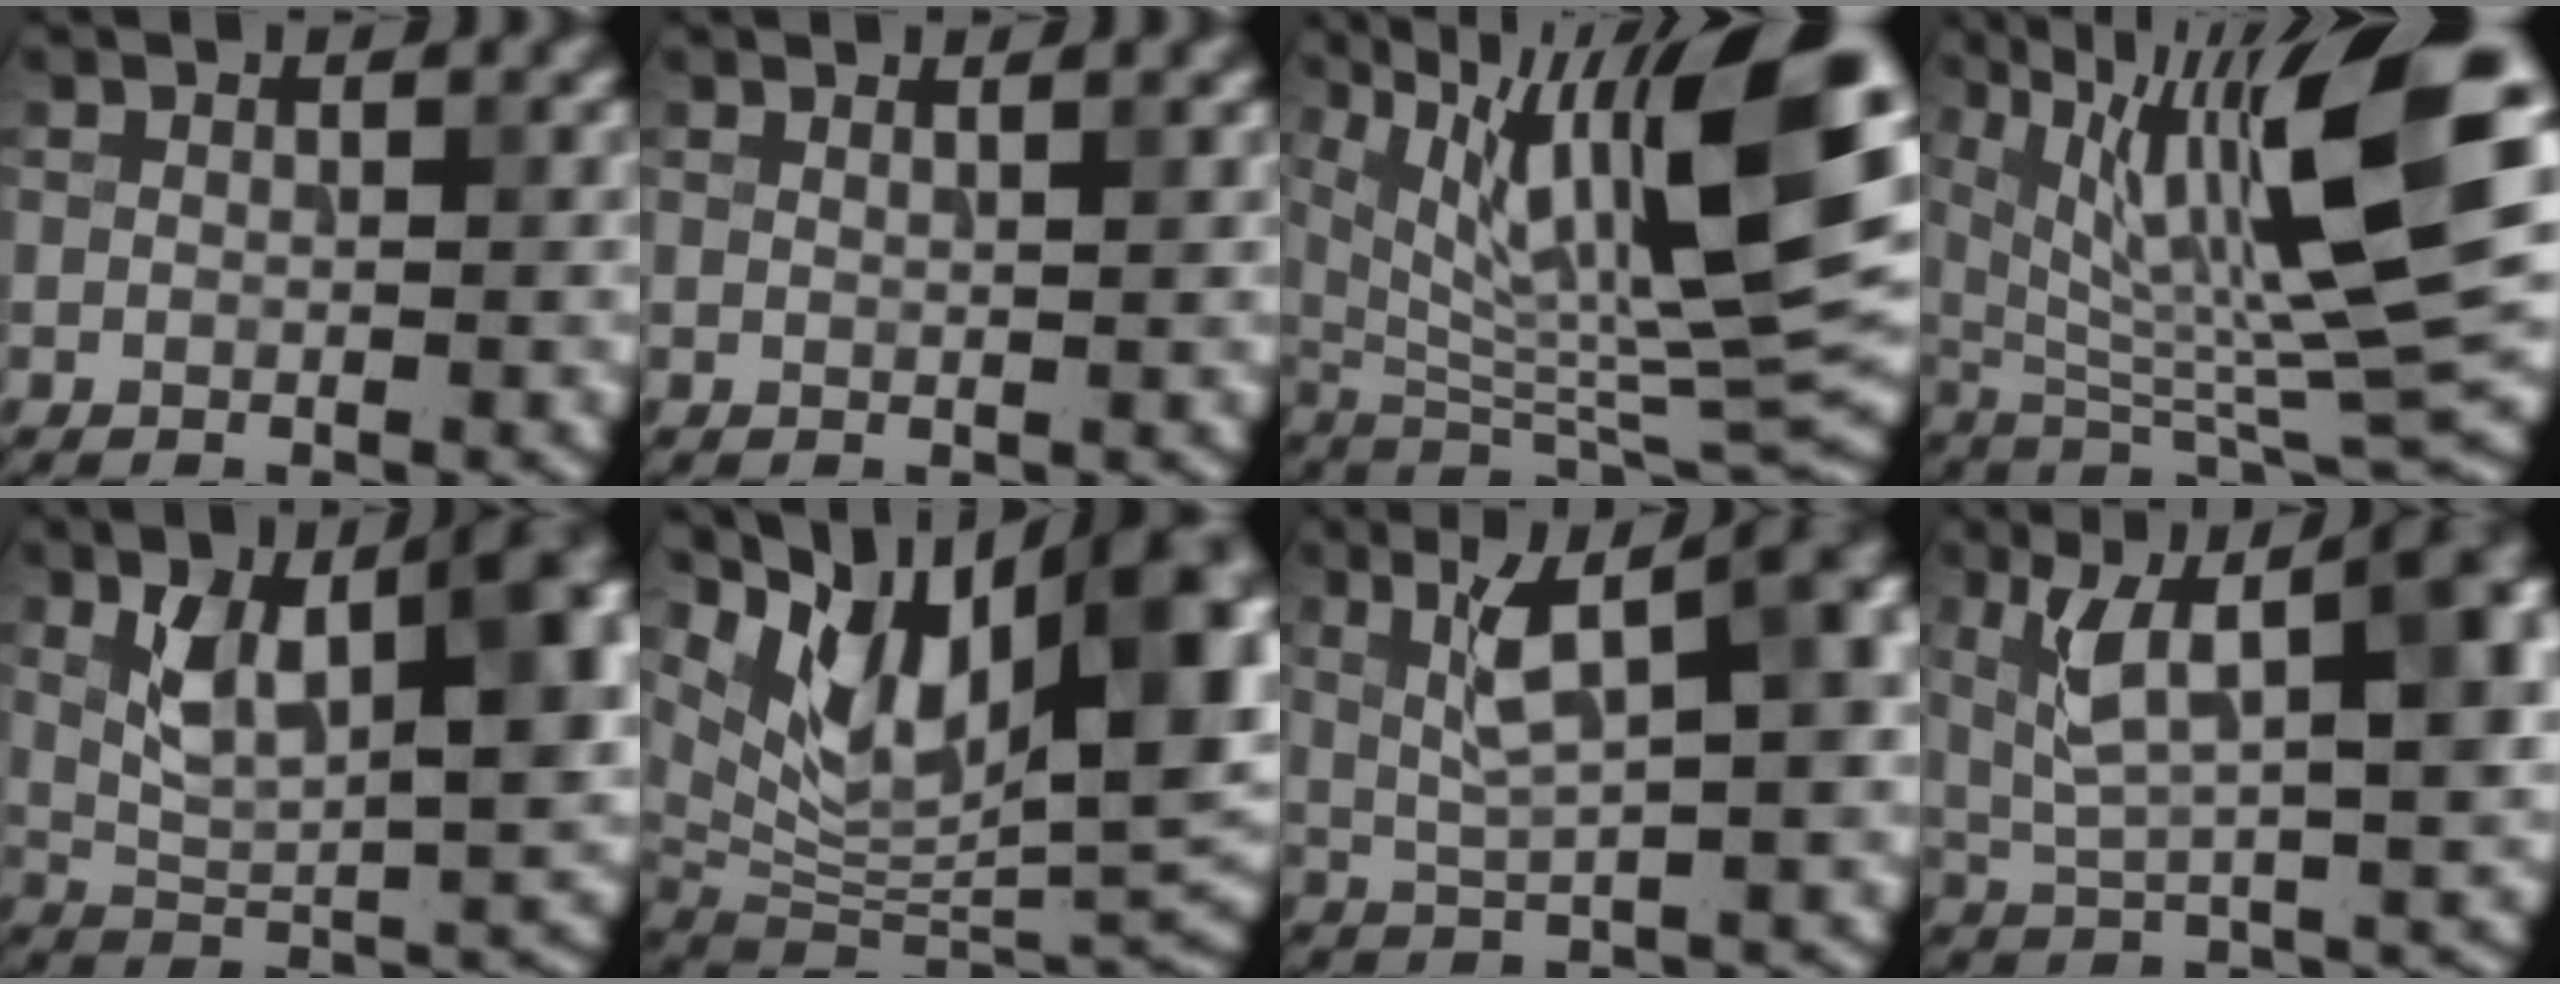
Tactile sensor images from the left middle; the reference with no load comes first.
{"total": 1.6, "force": [1.1, 0.6, 1.0], "torque": [-0.001, 0.002, 0.000]}
{"total": 15.2, "force": [6.1, 4.8, 13.1], "torque": [-0.224, -0.001, 0.108]}
{"total": 14.9, "force": [5.1, 3.6, 13.6], "torque": [-0.233, 0.005, 0.091]}
{"total": 11.4, "force": [3.2, 5.0, 9.8], "torque": [-0.155, 0.005, 0.054]}
{"total": 14.9, "force": [6.6, 7.4, 11.1], "torque": [-0.178, 0.009, 0.122]}
{"total": 9.6, "force": [2.9, 3.0, 8.7], "torque": [-0.144, 0.023, 0.050]}
{"total": 12.5, "force": [4.0, 4.9, 10.8], "torque": [-0.174, 0.006, 0.073]}